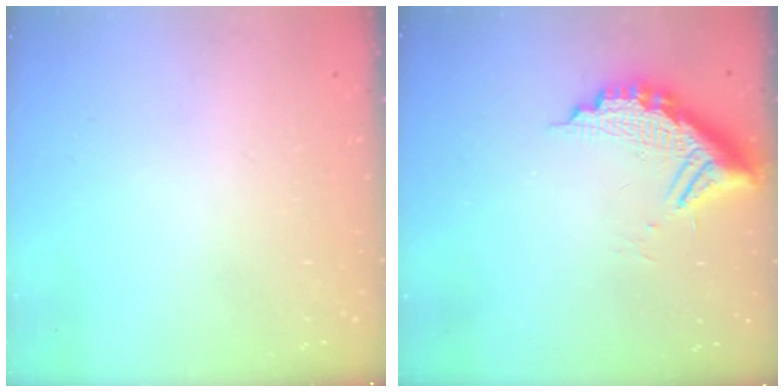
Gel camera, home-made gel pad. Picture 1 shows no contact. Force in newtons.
{"total": 11.5, "press": 11.4, "slide": 1.1}